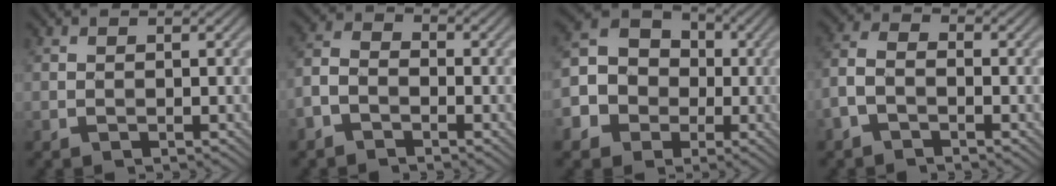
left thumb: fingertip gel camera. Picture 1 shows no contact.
{"total": 3.9, "force": [-2.4, 2.3, 2.1], "torque": [-0.050, 0.004, -0.064]}
{"total": 9.7, "force": [-2.3, 8.5, 4.0], "torque": [-0.103, -0.009, -0.063]}
{"total": 3.6, "force": [-1.9, 1.9, 2.5], "torque": [-0.058, 0.007, -0.052]}